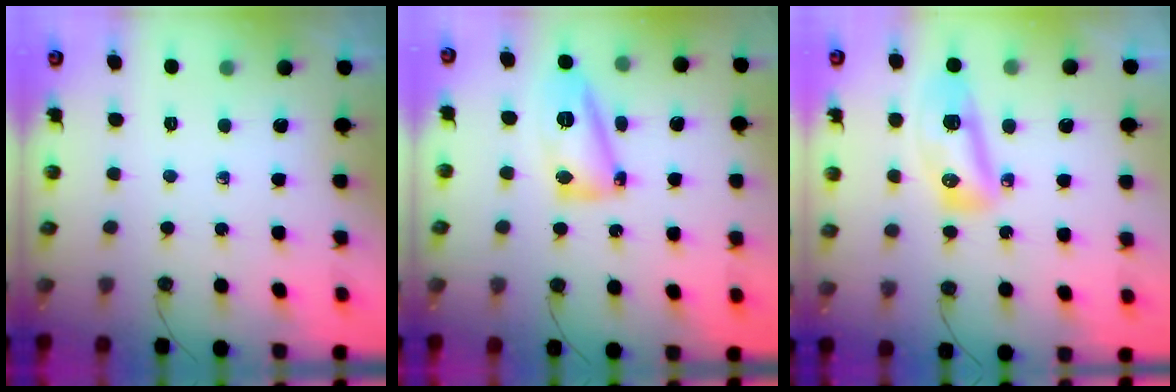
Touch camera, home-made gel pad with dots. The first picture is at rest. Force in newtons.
{"total": 14.0, "press": 14.0, "slide": 1.2}
{"total": 12.8, "press": 12.4, "slide": 3.1}